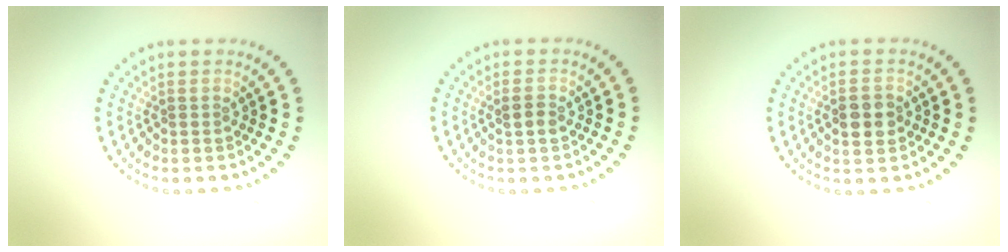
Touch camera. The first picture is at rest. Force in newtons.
{"total": 1.3, "press": 1.2, "slide": 0.4}
{"total": 3.0, "press": 3.0, "slide": 0.2}